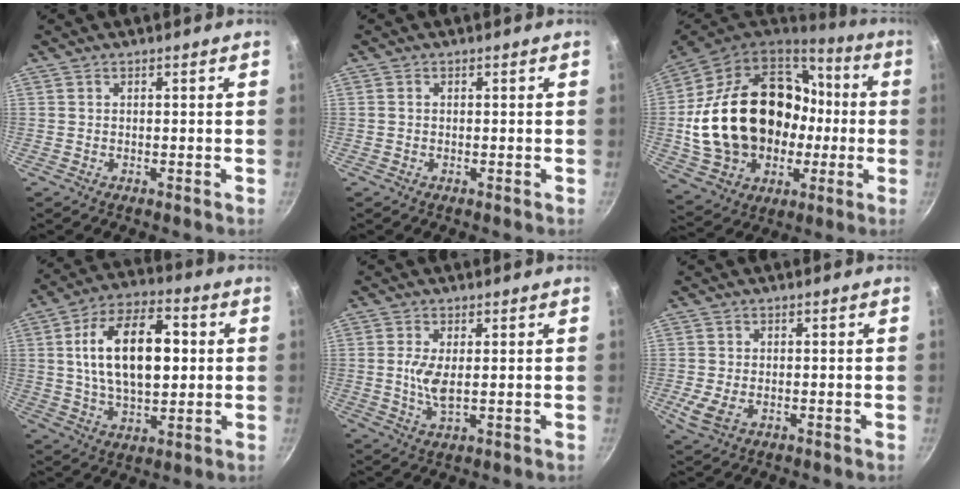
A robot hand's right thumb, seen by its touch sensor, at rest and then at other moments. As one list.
[{"total": 0.5, "force": [0.0, 0.5, 0.3], "torque": [-0.004, 0.004, -0.002]}, {"total": 31.3, "force": [-0.4, 22.7, 21.5], "torque": [-0.364, 0.050, 0.023]}, {"total": 18.7, "force": [2.6, 10.5, 15.3], "torque": [-0.237, 0.010, 0.041]}, {"total": 4.9, "force": [0.5, 1.9, 4.5], "torque": [-0.096, -0.006, 0.012]}, {"total": 4.3, "force": [-0.9, 2.7, 3.2], "torque": [-0.064, -0.010, -0.016]}]